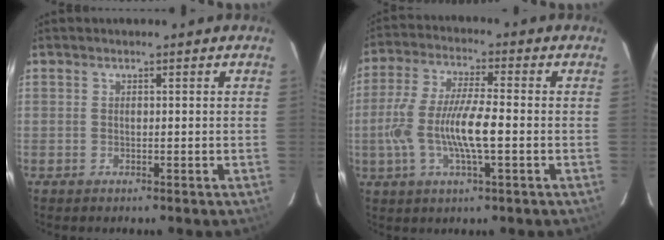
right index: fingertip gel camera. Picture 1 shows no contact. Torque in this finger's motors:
{"motor_torque": [0.40, -0.09, 0.84, 0.17]}